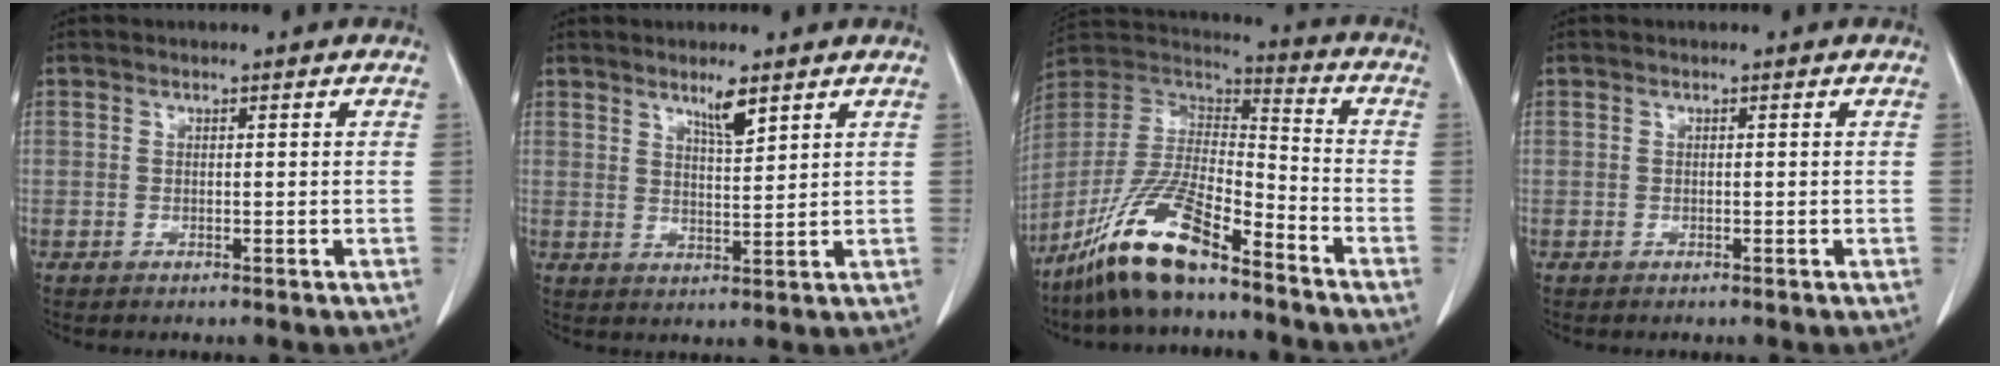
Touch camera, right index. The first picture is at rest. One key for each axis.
{"total": 4.0, "fx": 2.8, "fy": 0.3, "fz": 2.8, "tx": -0.050, "ty": -0.006, "tz": 0.052}
{"total": 15.6, "fx": -11.1, "fy": 3.1, "fz": 10.5, "tx": -0.208, "ty": 0.001, "tz": -0.205}
{"total": 0.0}